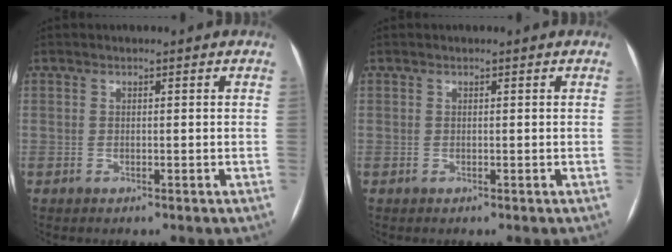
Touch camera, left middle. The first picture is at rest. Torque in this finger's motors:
{"motor_torque": [0.05, 0.03, -0.01, 0.01]}